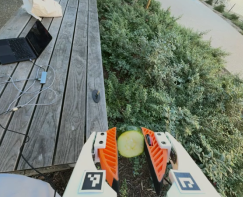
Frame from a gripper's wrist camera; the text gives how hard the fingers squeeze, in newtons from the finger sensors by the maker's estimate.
{"total": 9.5, "left": 9.4, "right": 9.5}